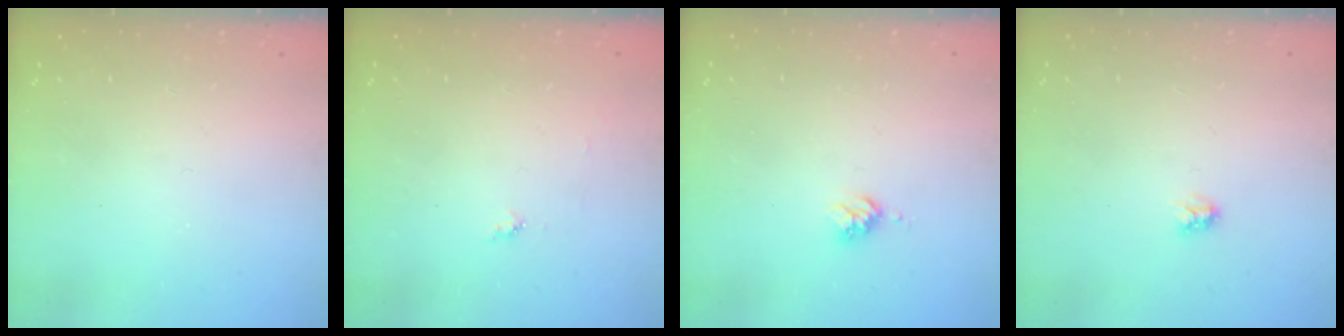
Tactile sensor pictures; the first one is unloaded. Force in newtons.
{"total": 3.9, "press": 3.9, "slide": 0.4}
{"total": 3.6, "press": 3.5, "slide": 0.4}
{"total": 2.9, "press": 2.9, "slide": 0.3}